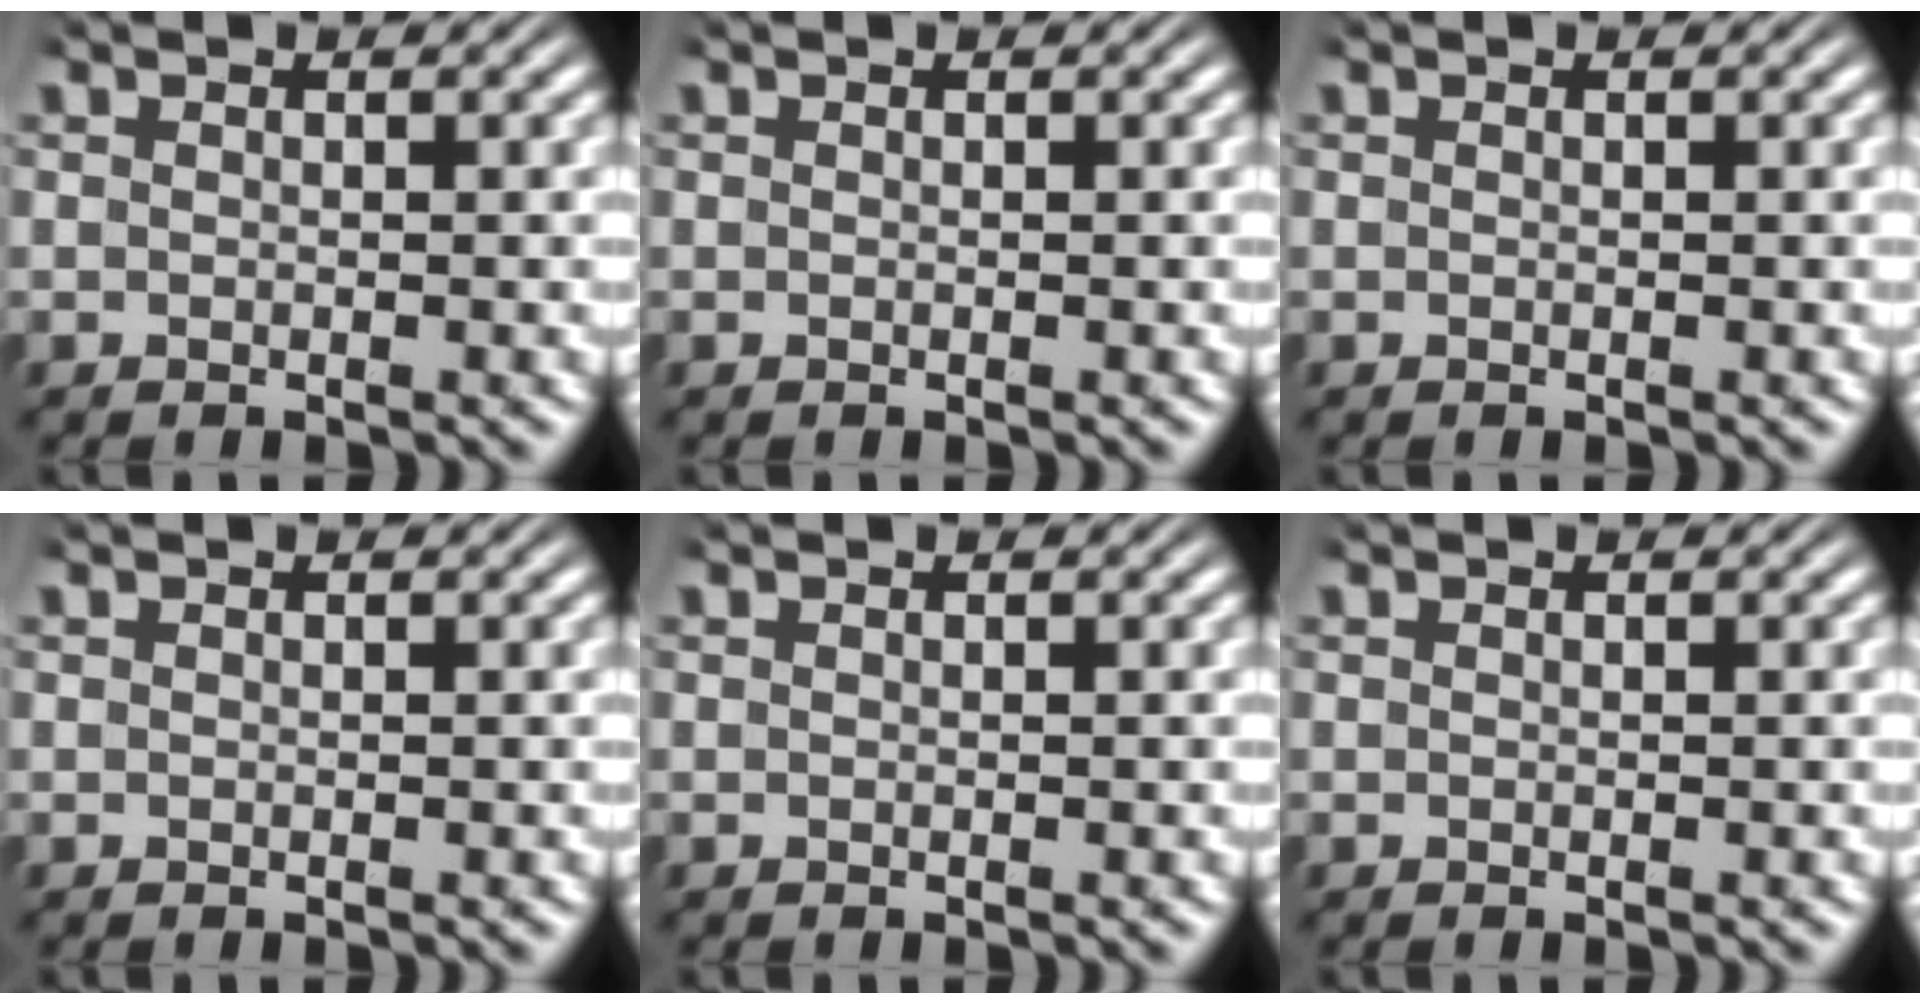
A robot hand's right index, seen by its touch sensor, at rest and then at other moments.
{"total": 0.0}
{"total": 0.0}
{"total": 0.0}
{"total": 0.0}
{"total": 0.0}